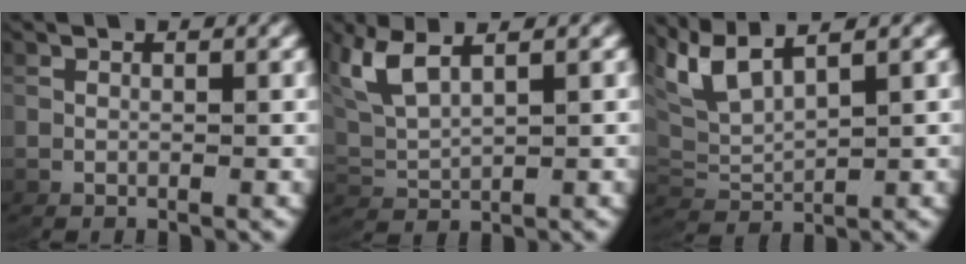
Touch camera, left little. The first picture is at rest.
{"total": 4.7, "force": [2.2, 2.8, 3.0], "torque": [-0.094, -0.004, 0.051]}
{"total": 6.4, "force": [2.5, 4.4, 3.8], "torque": [-0.117, -0.011, 0.051]}